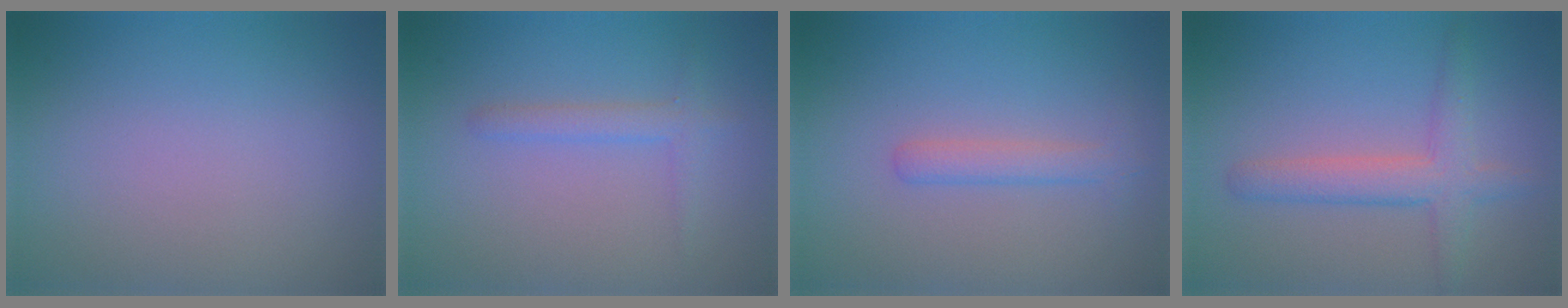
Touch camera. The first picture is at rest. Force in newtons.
{"total": 1.7, "press": 1.7, "slide": 0.1}
{"total": 1.8, "press": 1.8, "slide": 0.1}
{"total": 3.5, "press": 3.5, "slide": 0.2}